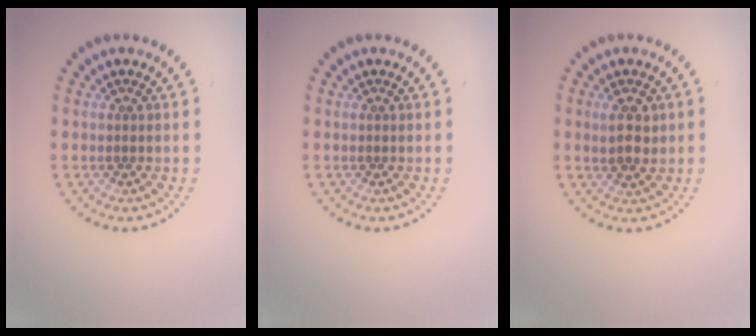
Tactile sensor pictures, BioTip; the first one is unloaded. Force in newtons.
{"total": 0.0}
{"total": 2.5, "press": 2.4, "slide": 0.7}